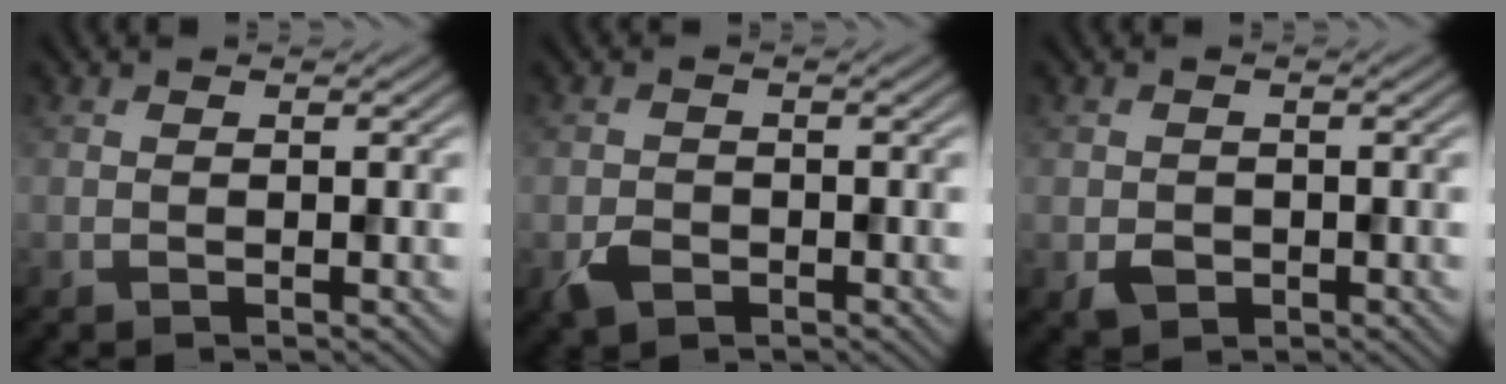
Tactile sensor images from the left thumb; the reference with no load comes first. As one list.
[{"total": 2.5, "force": [-1.3, 1.8, 1.2], "torque": [-0.026, -0.007, -0.029]}, {"total": 2.0, "force": [-0.7, 1.7, 0.8], "torque": [-0.016, -0.011, -0.016]}]